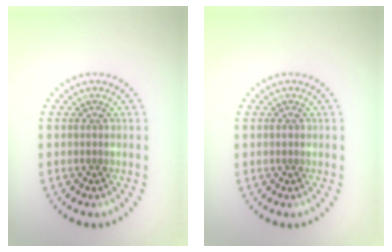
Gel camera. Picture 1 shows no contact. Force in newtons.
{"total": 0.6, "press": 0.6, "slide": 0.1}